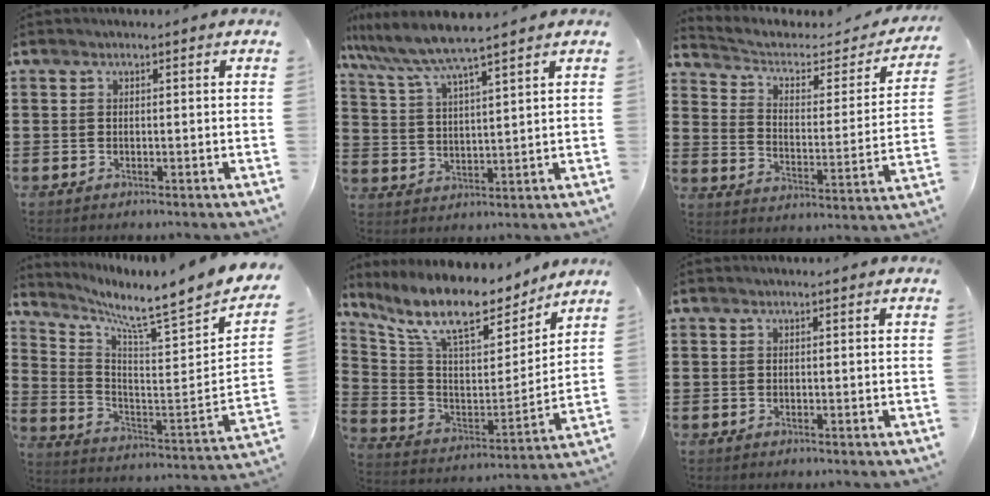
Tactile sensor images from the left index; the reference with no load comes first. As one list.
[{"total": 6.2, "force": [5.4, -0.3, 3.1], "torque": [-0.082, -0.030, 0.090]}, {"total": 3.8, "force": [2.5, 2.0, 2.2], "torque": [-0.058, -0.016, 0.035]}, {"total": 5.3, "force": [4.8, -0.5, 2.2], "torque": [-0.059, -0.073, 0.065]}, {"total": 12.4, "force": [9.8, 3.2, 6.9], "torque": [-0.167, -0.060, 0.166]}, {"total": 0.0}]